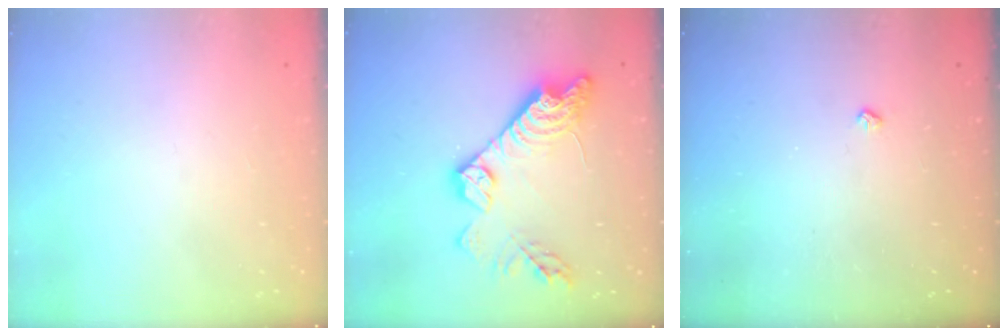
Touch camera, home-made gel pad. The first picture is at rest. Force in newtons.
{"total": 18.6, "press": 18.6, "slide": 1.5}
{"total": 2.6, "press": 2.5, "slide": 0.5}